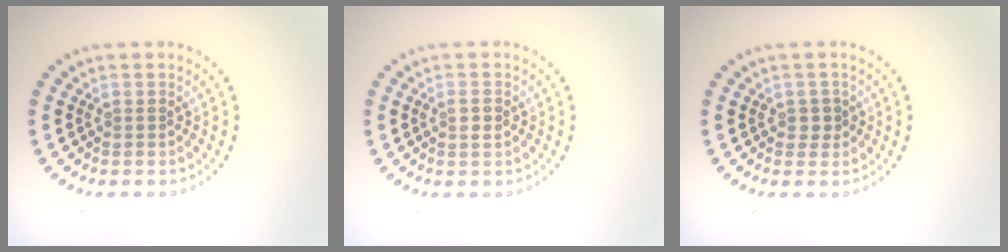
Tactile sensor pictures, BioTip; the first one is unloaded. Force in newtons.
{"total": 1.1, "press": 1.0, "slide": 0.2}
{"total": 1.2, "press": 1.2, "slide": 0.4}